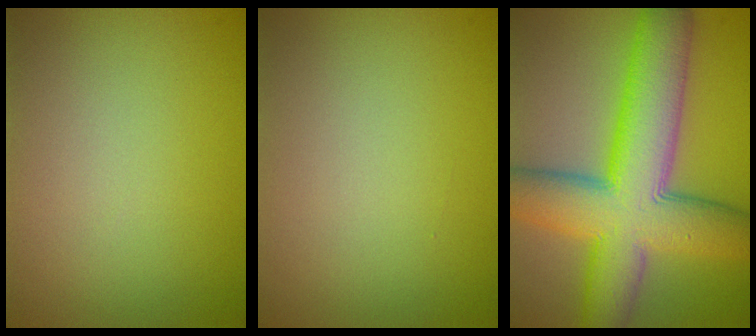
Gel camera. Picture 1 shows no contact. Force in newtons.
{"total": 0.0}
{"total": 12.2, "press": 12.2, "slide": 0.4}